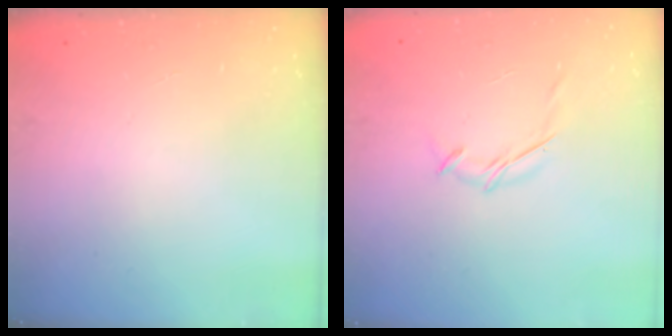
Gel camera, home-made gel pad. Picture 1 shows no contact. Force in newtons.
{"total": 4.7, "press": 4.5, "slide": 1.1}